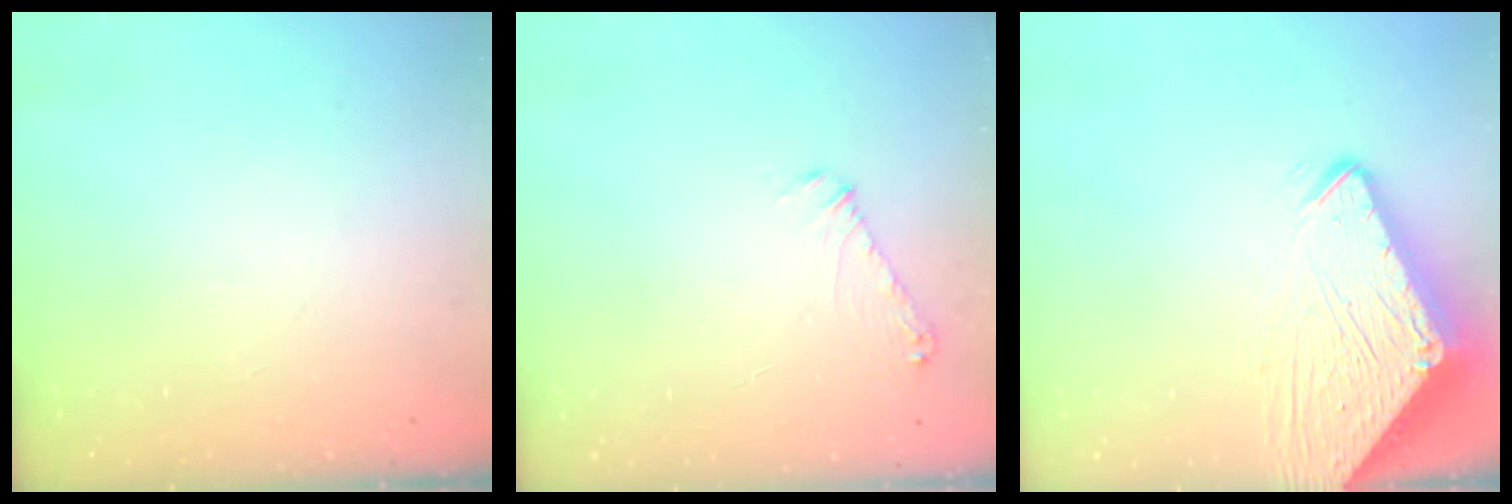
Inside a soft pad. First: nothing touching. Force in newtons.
{"total": 6.4, "press": 6.4, "slide": 0.7}
{"total": 8.0, "press": 8.0, "slide": 0.7}